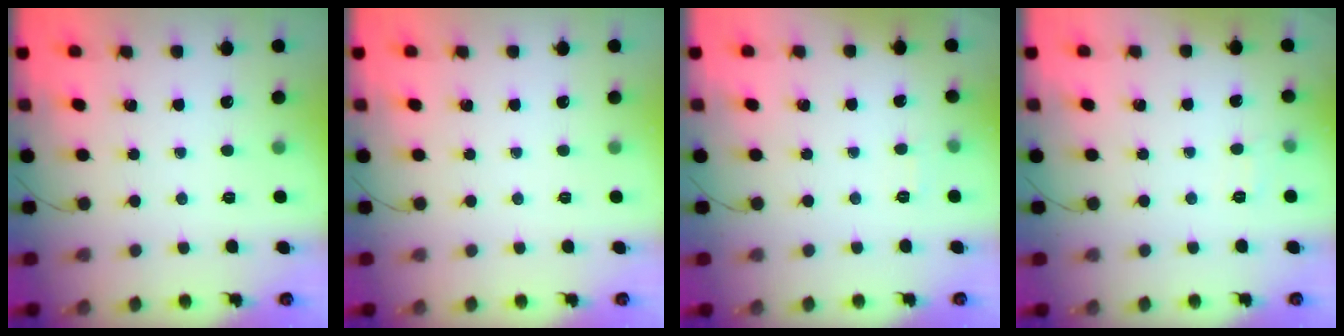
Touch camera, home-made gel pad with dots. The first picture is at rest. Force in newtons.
{"total": 0.0}
{"total": 1.9, "press": 1.4, "slide": 1.3}
{"total": 2.7, "press": 2.2, "slide": 1.6}